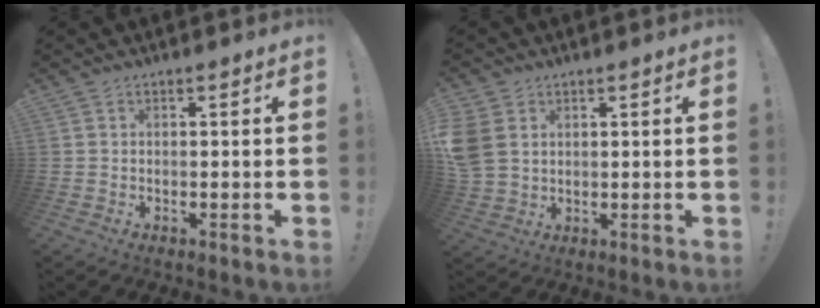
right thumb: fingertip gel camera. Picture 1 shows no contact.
{"total": 7.6, "force": [2.2, 6.0, 4.1], "torque": [-0.089, -0.002, 0.046]}